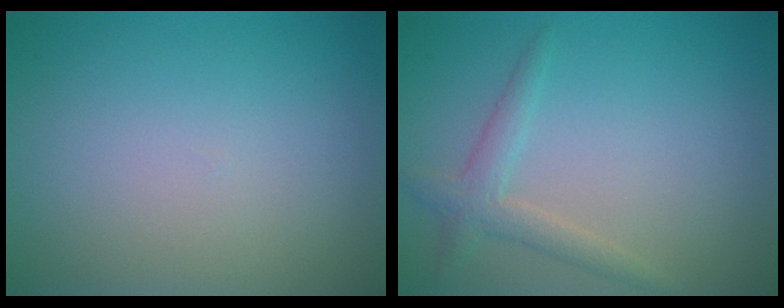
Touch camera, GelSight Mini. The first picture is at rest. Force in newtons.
{"total": 2.1, "press": 2.1, "slide": 0.0}